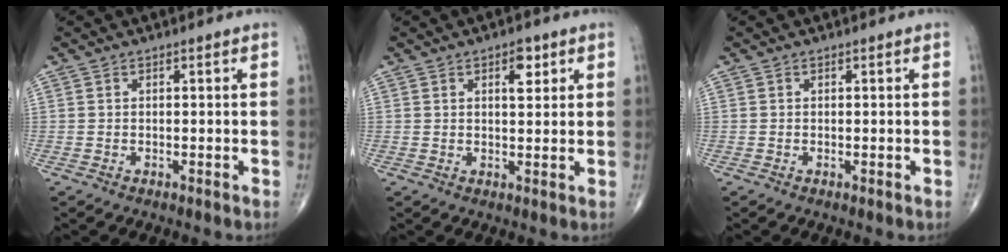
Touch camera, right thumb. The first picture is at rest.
{"total": 3.9, "force": [1.9, 1.8, 3.0], "torque": [-0.030, -0.008, 0.026]}
{"total": 0.0}